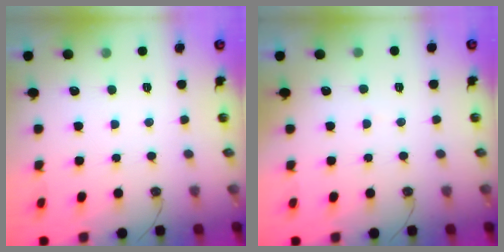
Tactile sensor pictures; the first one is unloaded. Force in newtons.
{"total": 3.4, "press": 3.3, "slide": 0.4}